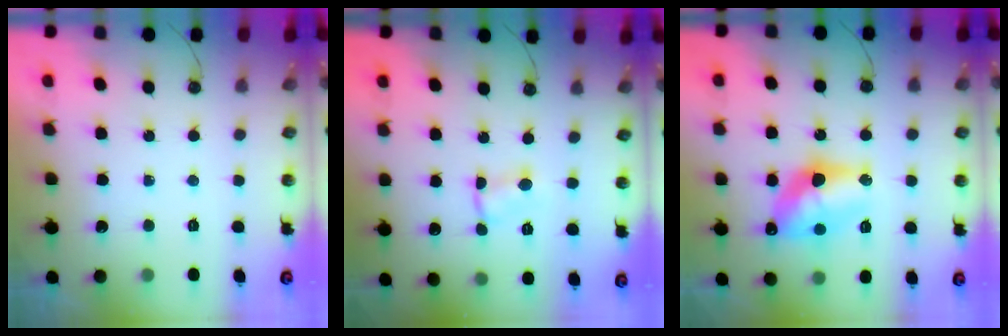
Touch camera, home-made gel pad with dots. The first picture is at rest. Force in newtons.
{"total": 1.8, "press": 1.8, "slide": 0.2}
{"total": 12.8, "press": 12.8, "slide": 0.9}